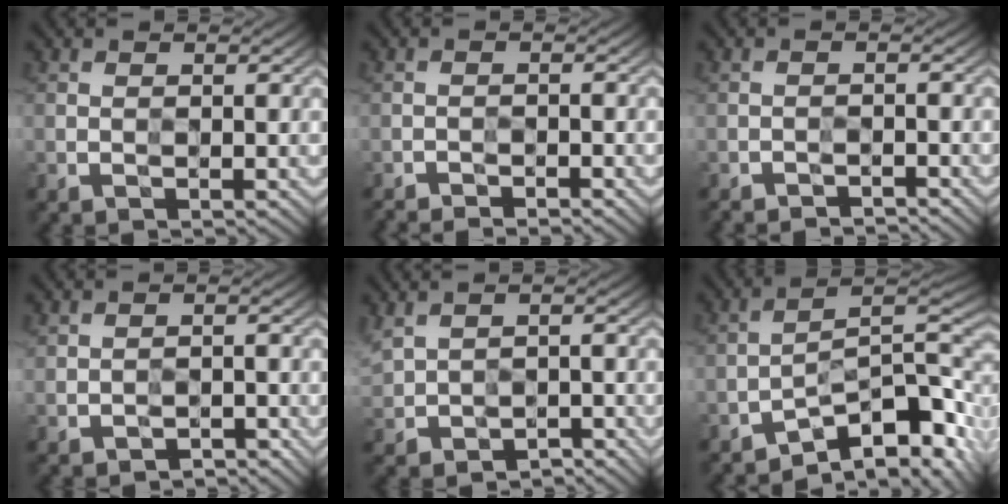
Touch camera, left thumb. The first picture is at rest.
{"total": 2.8, "force": [-2.7, 0.1, 0.8], "torque": [-0.026, 0.001, -0.049]}
{"total": 3.1, "force": [-3.0, 0.2, 0.7], "torque": [-0.018, 0.002, -0.053]}
{"total": 2.2, "force": [-1.8, 1.2, 0.6], "torque": [-0.004, -0.002, -0.026]}
{"total": 4.9, "force": [-1.7, 3.7, 2.7], "torque": [-0.060, -0.026, -0.022]}
{"total": 11.4, "force": [-6.4, 4.4, 8.3], "torque": [-0.115, -0.006, -0.108]}